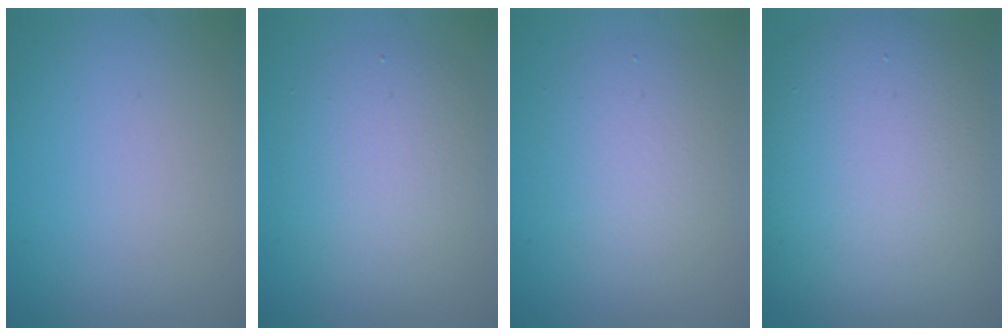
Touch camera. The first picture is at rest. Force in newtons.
{"total": 4.8, "press": 4.8, "slide": 0.2}
{"total": 2.6, "press": 2.6, "slide": 0.3}
{"total": 12.9, "press": 12.8, "slide": 0.7}